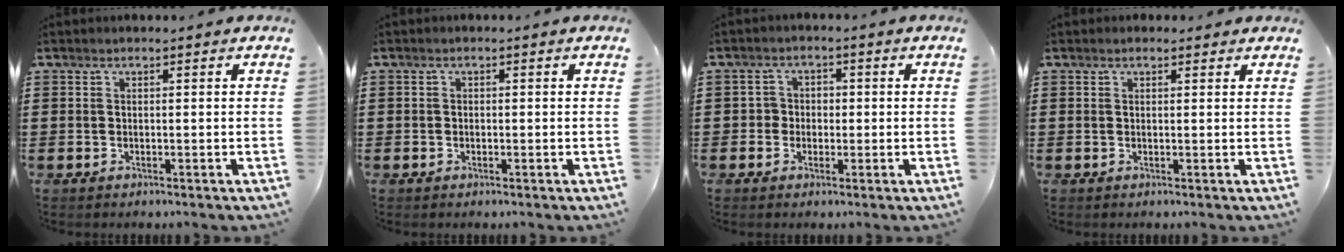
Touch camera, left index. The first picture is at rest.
{"total": 0.7, "force": [-0.4, 0.6, 0.2], "torque": [-0.006, 0.000, -0.008]}
{"total": 2.4, "force": [-0.7, 2.3, 0.6], "torque": [-0.022, 0.009, -0.018]}
{"total": 0.8, "force": [0.5, 0.5, 0.3], "torque": [-0.006, 0.006, 0.009]}